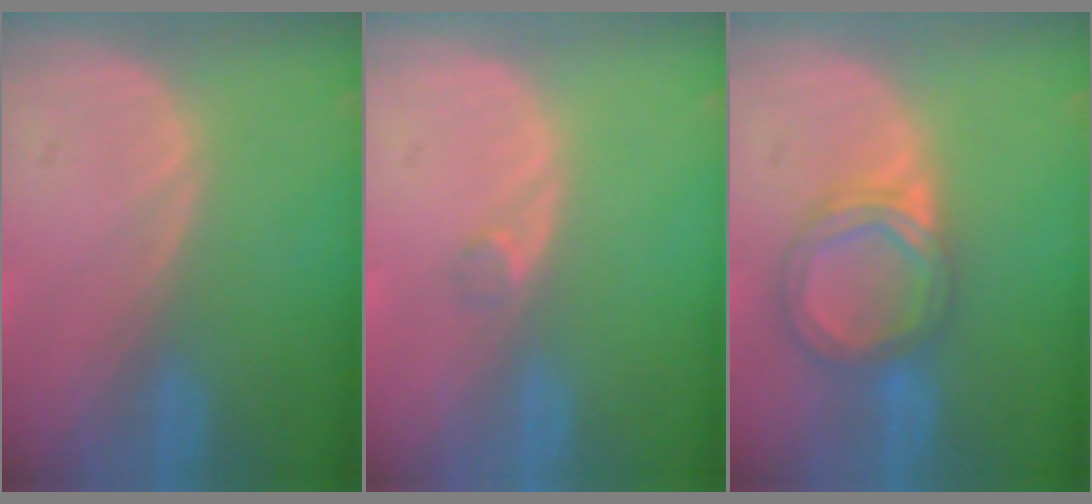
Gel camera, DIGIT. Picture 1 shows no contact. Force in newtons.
{"total": 1.2, "press": 1.0, "slide": 0.7}
{"total": 6.3, "press": 5.8, "slide": 2.3}